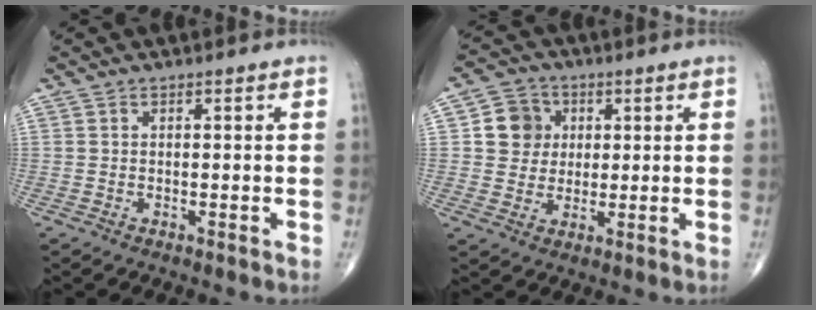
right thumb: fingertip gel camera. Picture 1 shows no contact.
{"total": 7.3, "force": [1.6, 6.6, 2.6], "torque": [-0.012, 0.000, 0.022]}